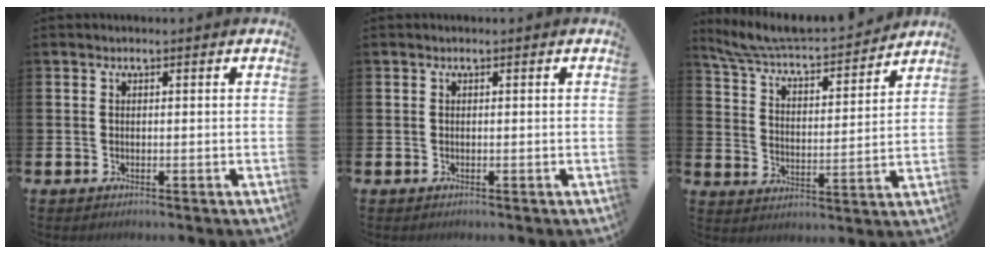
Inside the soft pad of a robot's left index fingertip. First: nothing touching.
{"total": 0.0}
{"total": 6.4, "force": [6.2, 1.2, 1.5], "torque": [-0.062, -0.051, 0.103]}